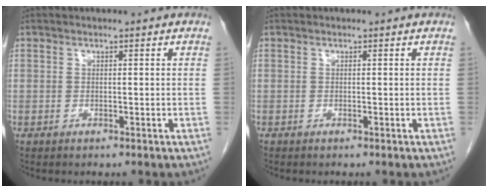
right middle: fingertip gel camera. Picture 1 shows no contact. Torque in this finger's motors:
{"motor_torque": [0.17, -0.06, 0.02, 0.01]}